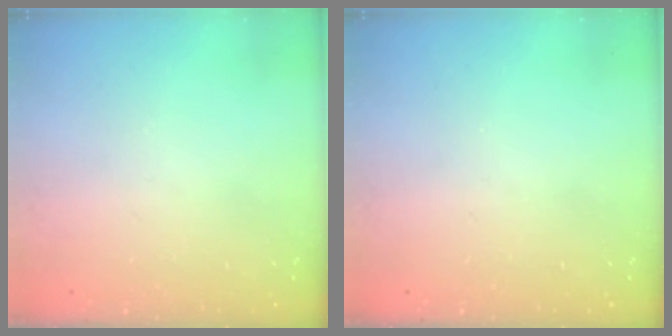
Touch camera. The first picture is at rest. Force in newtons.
{"total": 0.0}